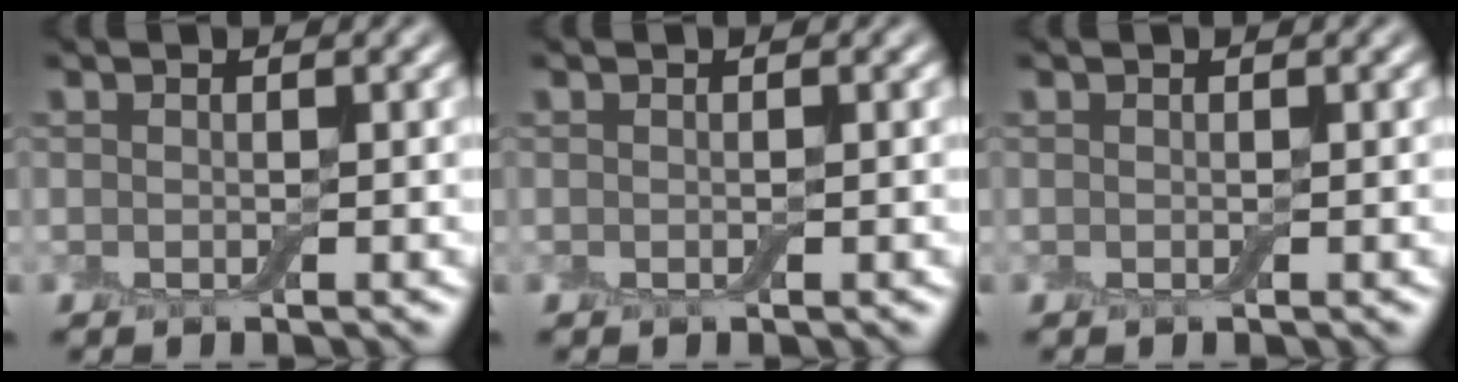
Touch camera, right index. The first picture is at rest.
{"total": 0.0}
{"total": 0.0}